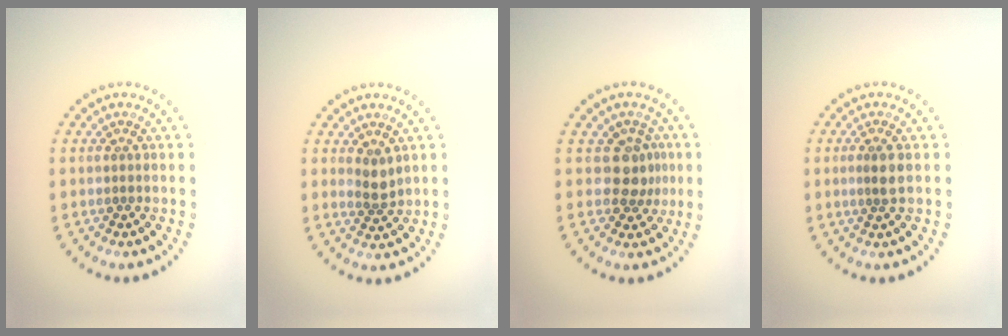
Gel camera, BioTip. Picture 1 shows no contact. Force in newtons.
{"total": 1.8, "press": 1.5, "slide": 1.0}
{"total": 2.7, "press": 2.3, "slide": 1.4}
{"total": 1.9, "press": 1.6, "slide": 0.9}